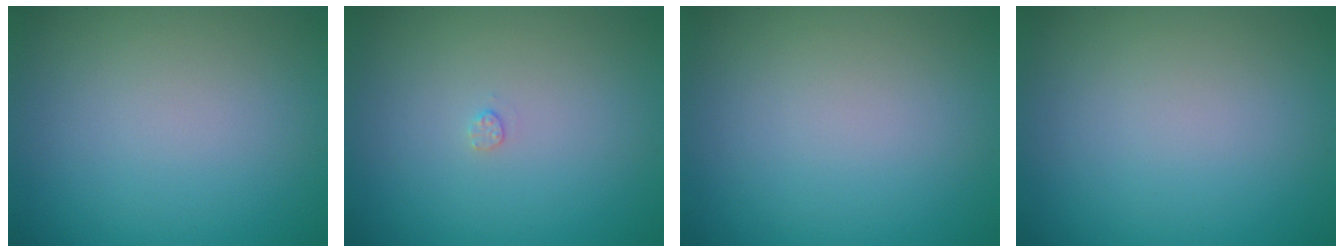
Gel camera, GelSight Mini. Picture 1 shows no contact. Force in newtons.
{"total": 0.5, "press": 0.5, "slide": 0.2}
{"total": 0.0}
{"total": 0.0}